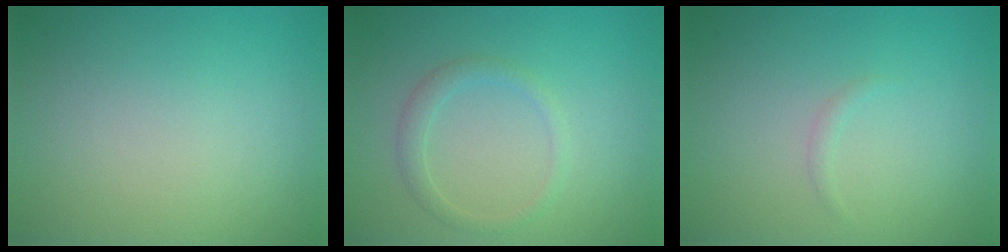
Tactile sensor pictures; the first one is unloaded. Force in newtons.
{"total": 1.5, "press": 1.5, "slide": 0.1}
{"total": 0.6, "press": 0.6, "slide": 0.1}